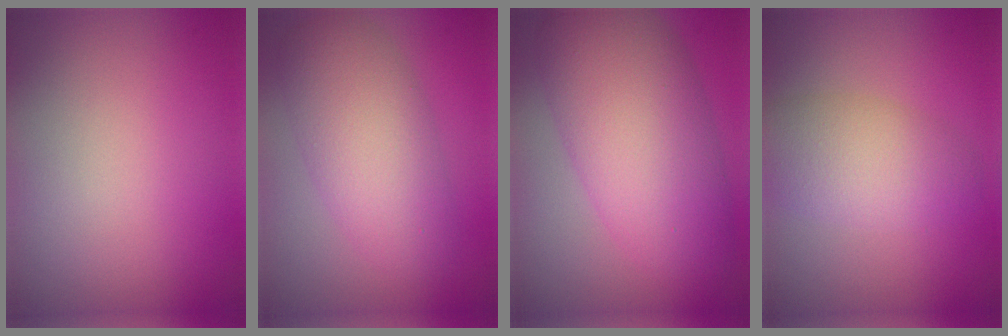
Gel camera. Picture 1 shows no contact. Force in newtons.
{"total": 6.5, "press": 6.5, "slide": 0.3}
{"total": 9.7, "press": 9.7, "slide": 0.3}
{"total": 4.3, "press": 4.3, "slide": 0.1}